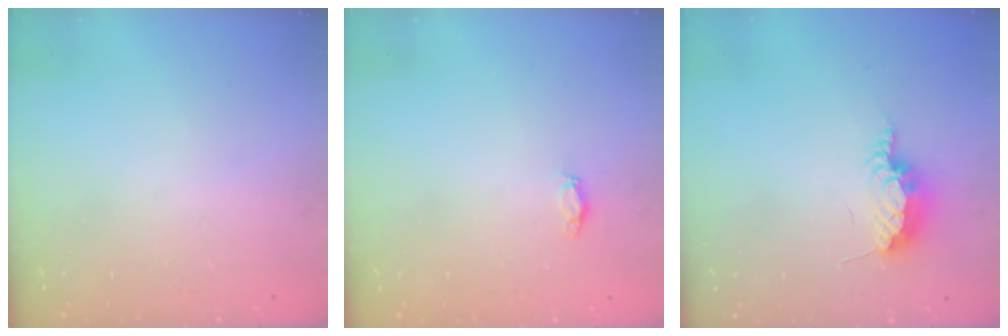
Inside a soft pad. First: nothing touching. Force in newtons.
{"total": 2.9, "press": 2.9, "slide": 0.4}
{"total": 7.6, "press": 7.6, "slide": 0.3}